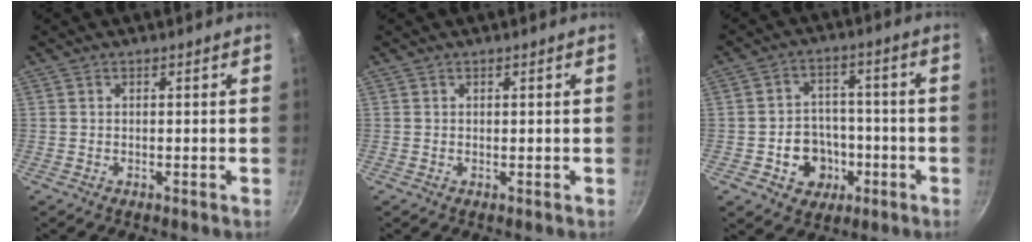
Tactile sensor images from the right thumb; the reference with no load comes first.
{"total": 0.0}
{"total": 9.6, "force": [-3.1, 8.2, 3.9], "torque": [-0.020, 0.033, -0.042]}